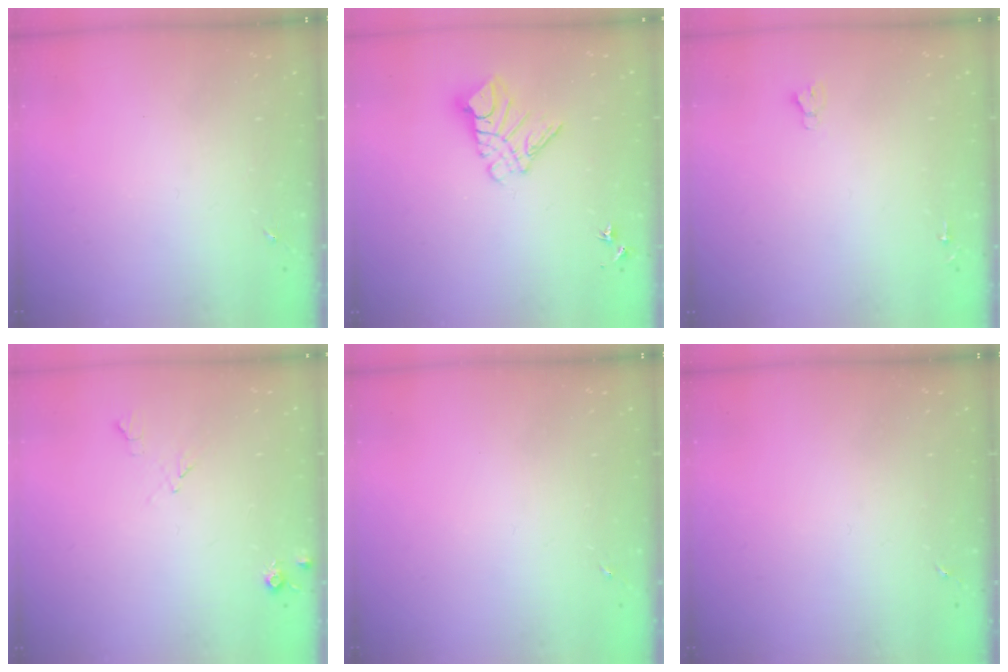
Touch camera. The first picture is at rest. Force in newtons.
{"total": 10.6, "press": 10.5, "slide": 1.1}
{"total": 2.7, "press": 2.7, "slide": 0.0}
{"total": 5.8, "press": 5.8, "slide": 0.8}
{"total": 0.0}
{"total": 0.0}